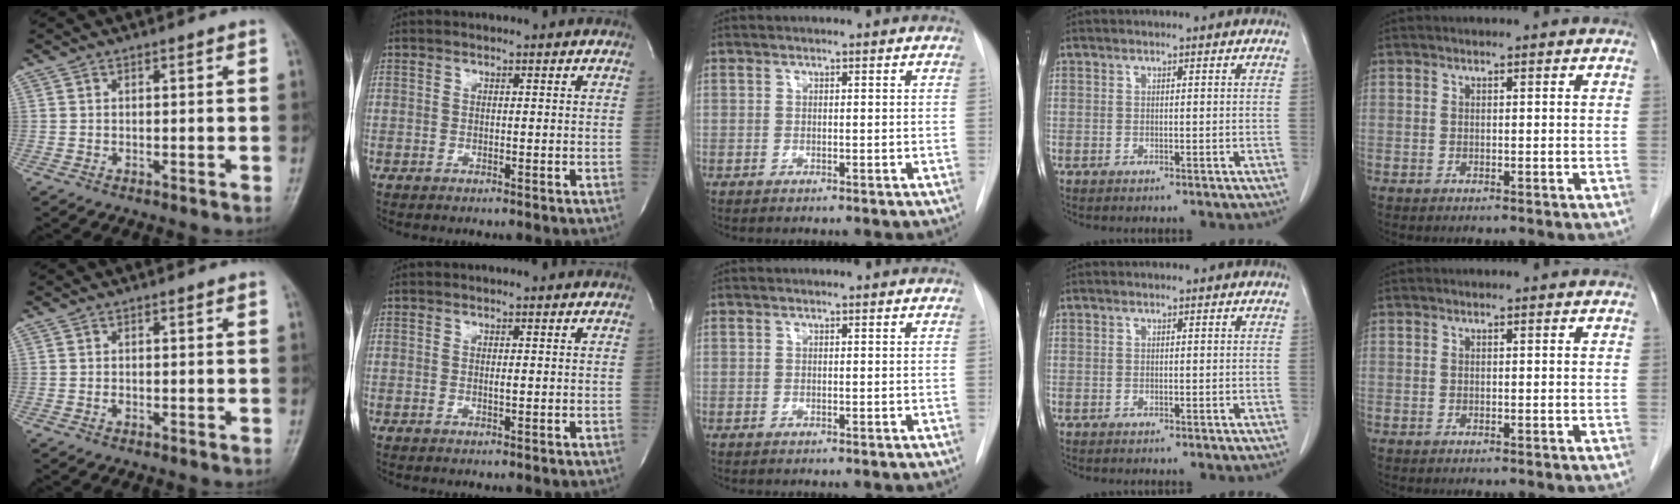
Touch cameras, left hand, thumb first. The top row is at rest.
{"thumb": {"total": 0.7, "force": [0.1, 0.5, 0.5], "torque": [-0.005, 0.001, 0.001]}, "index": {"total": 0.5, "force": [0.1, 0.0, 0.5], "torque": [-0.013, -0.002, 0.001]}}